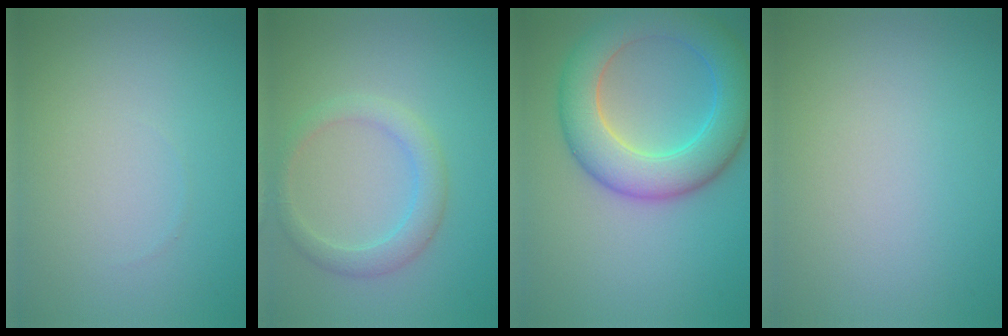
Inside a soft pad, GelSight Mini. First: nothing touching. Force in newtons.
{"total": 2.7, "press": 2.7, "slide": 0.0}
{"total": 7.9, "press": 7.9, "slide": 0.1}
{"total": 0.0}